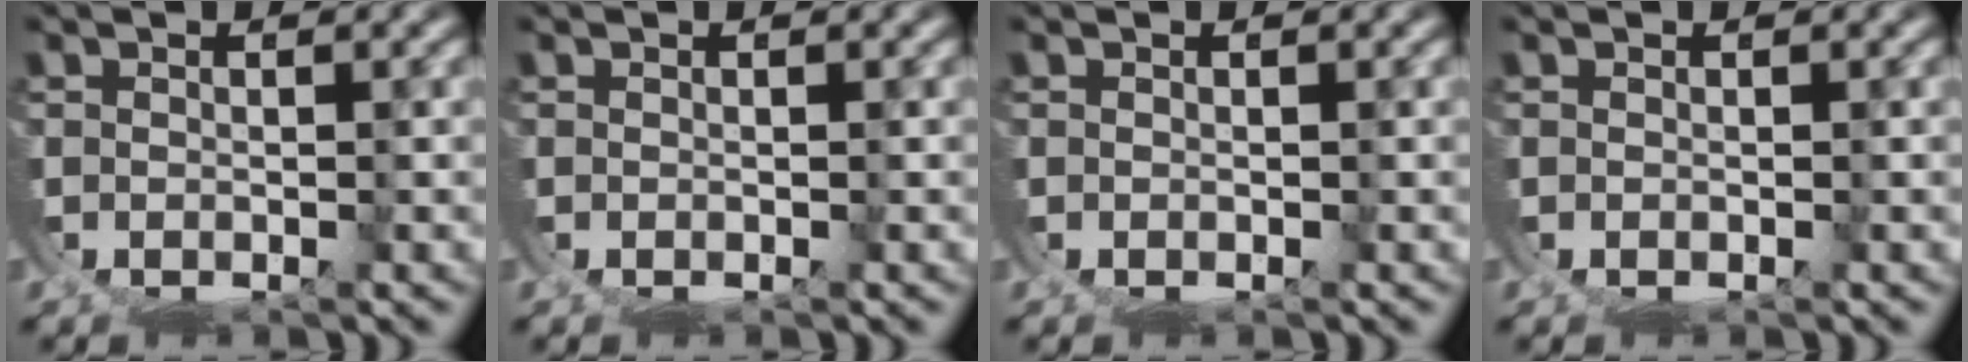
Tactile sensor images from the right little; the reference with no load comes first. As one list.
[{"total": 0.0}, {"total": 0.0}, {"total": 0.0}]